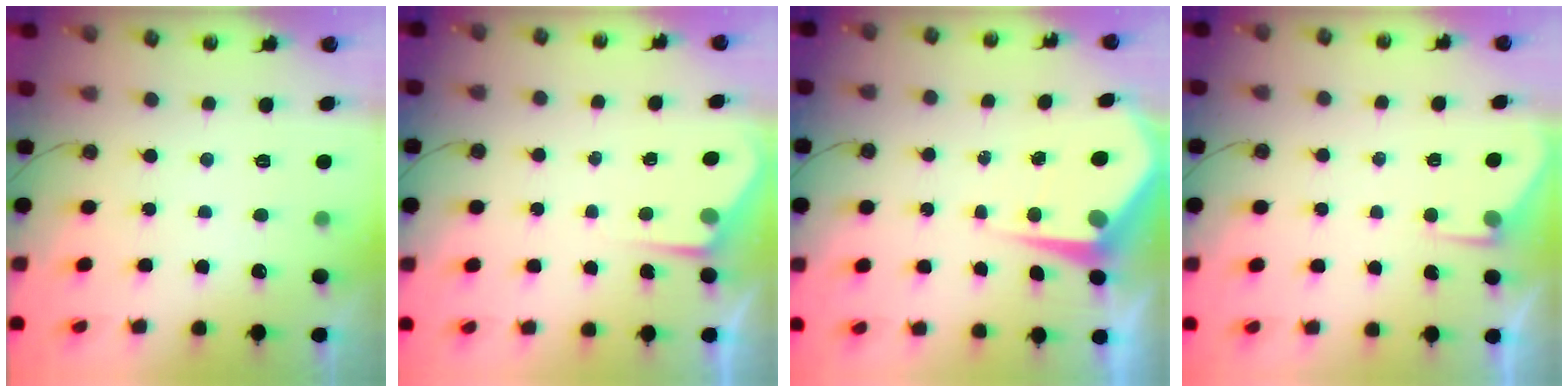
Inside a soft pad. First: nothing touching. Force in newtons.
{"total": 2.3, "press": 2.3, "slide": 0.3}
{"total": 6.6, "press": 6.5, "slide": 0.9}
{"total": 2.9, "press": 2.9, "slide": 0.5}